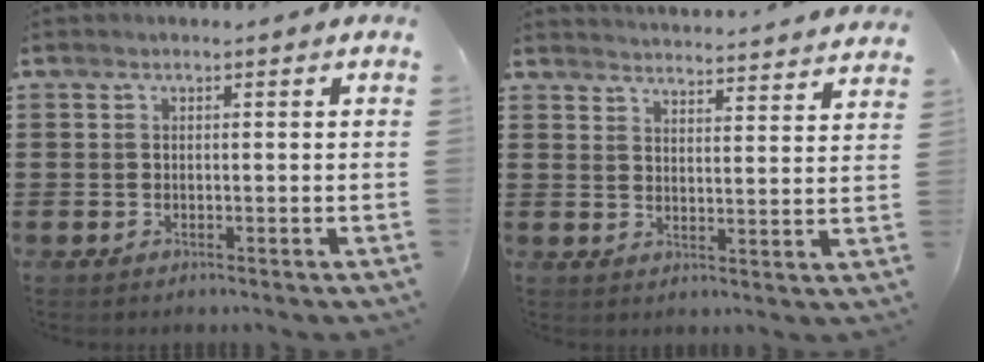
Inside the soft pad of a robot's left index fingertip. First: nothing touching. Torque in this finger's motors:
{"motor_torque": [-0.36, 0.34, -0.06, 0.03]}